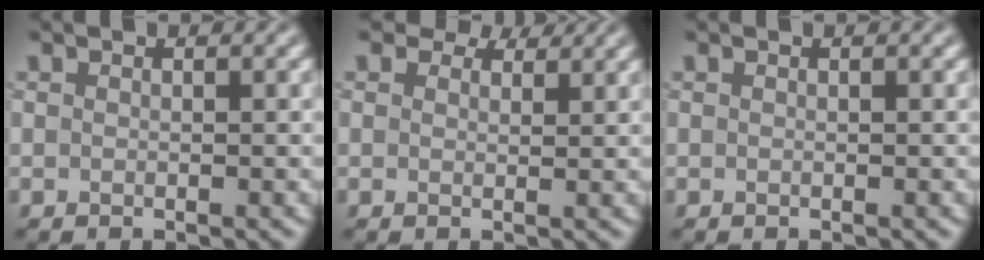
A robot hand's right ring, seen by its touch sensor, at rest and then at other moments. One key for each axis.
{"total": 3.3, "fx": 2.7, "fy": 1.5, "fz": 1.3, "tx": -0.025, "ty": -0.001, "tz": 0.031}
{"total": 0.0}